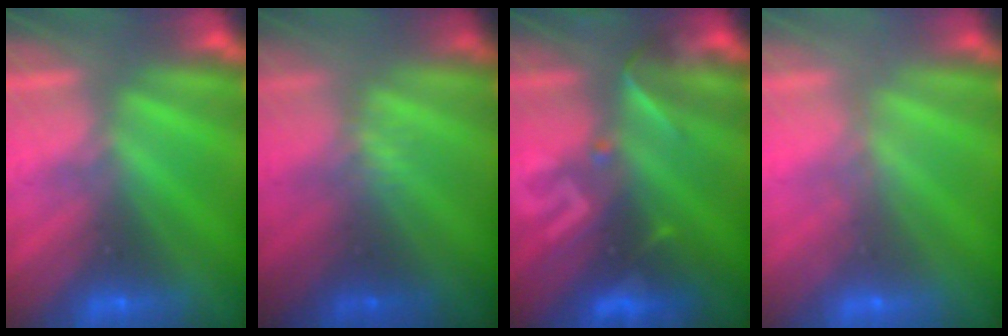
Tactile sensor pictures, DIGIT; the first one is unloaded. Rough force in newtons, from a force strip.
{"total": 2.3}
{"total": 2.9}
{"total": 1.7}